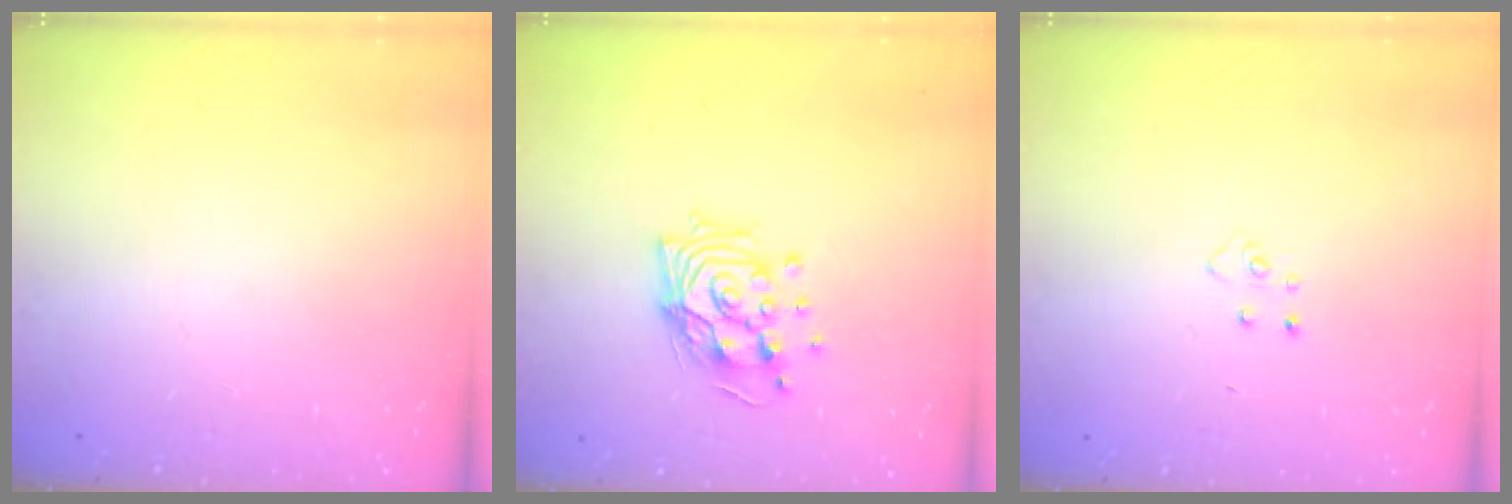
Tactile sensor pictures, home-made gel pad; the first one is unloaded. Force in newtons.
{"total": 14.4, "press": 13.6, "slide": 4.7}
{"total": 3.4, "press": 3.4, "slide": 0.4}